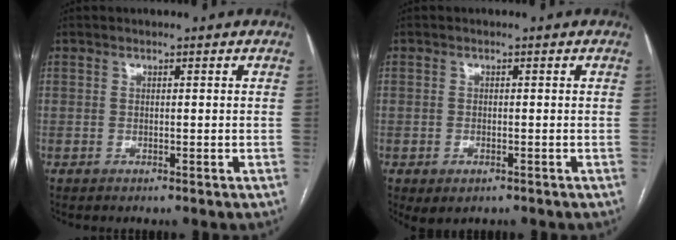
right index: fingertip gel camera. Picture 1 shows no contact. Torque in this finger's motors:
{"motor_torque": [0.28, -0.51, 0.09, 0.00]}